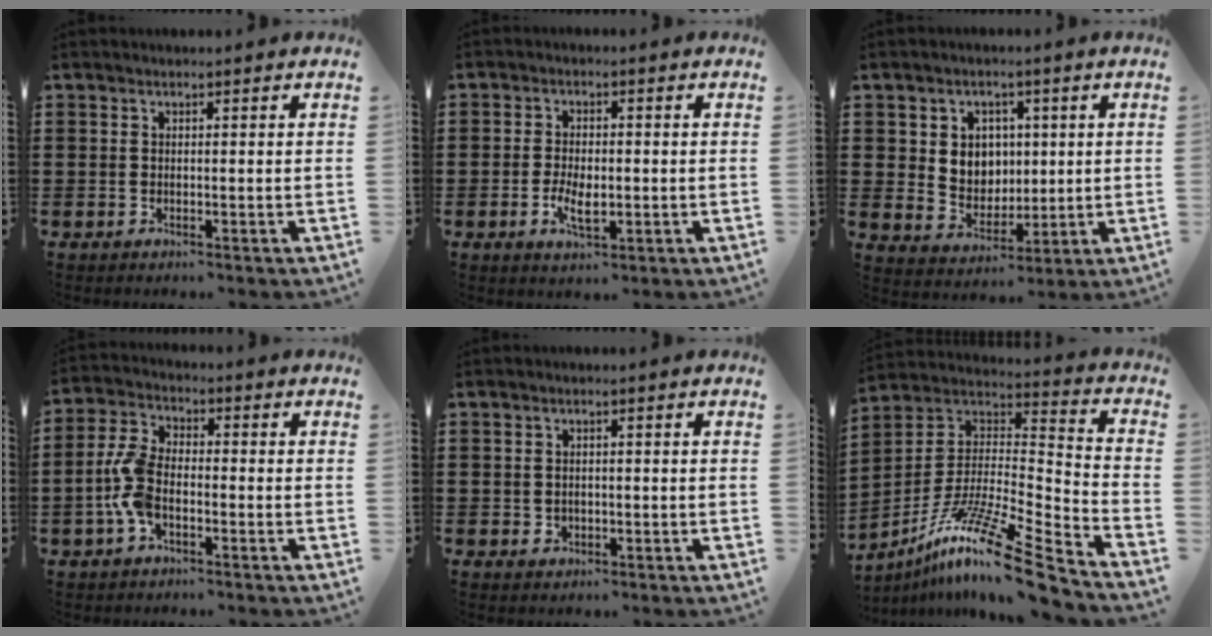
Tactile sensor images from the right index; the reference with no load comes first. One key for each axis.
{"total": 4.2, "fx": -1.0, "fy": 1.8, "fz": 3.7, "tx": -0.077, "ty": -0.002, "tz": -0.020}
{"total": 5.4, "fx": 1.5, "fy": 4.9, "fz": 1.6, "tx": -0.040, "ty": 0.006, "tz": 0.024}
{"total": 6.6, "fx": -1.9, "fy": 3.6, "fz": 5.2, "tx": -0.142, "ty": -0.004, "tz": -0.046}
{"total": 1.2, "fx": -0.1, "fy": 1.1, "fz": 0.5, "tx": -0.013, "ty": 0.004, "tz": -0.003}
{"total": 15.2, "fx": -11.2, "fy": 0.7, "fz": 10.3, "tx": -0.182, "ty": 0.023, "tz": -0.209}